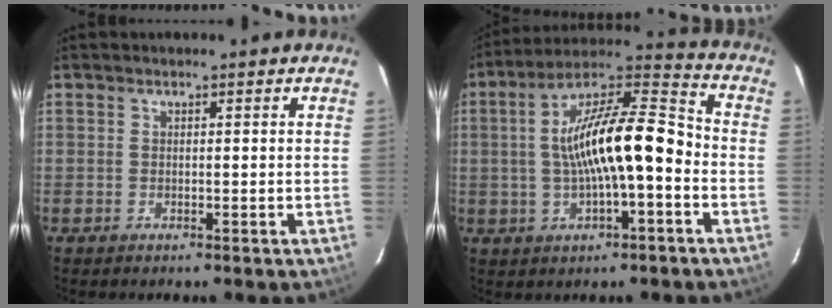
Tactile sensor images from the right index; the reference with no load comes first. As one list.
[{"total": 16.0, "force": [-2.1, 4.3, 15.3], "torque": [-0.264, 0.025, -0.035]}]